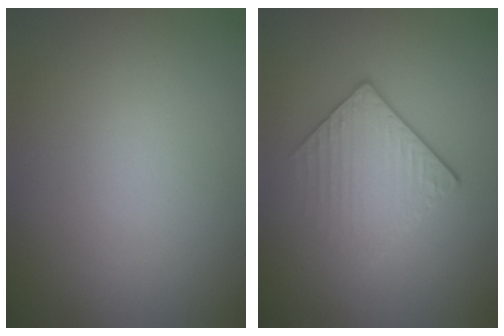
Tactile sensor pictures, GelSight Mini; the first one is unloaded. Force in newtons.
{"total": 3.1, "press": 2.8, "slide": 1.2}